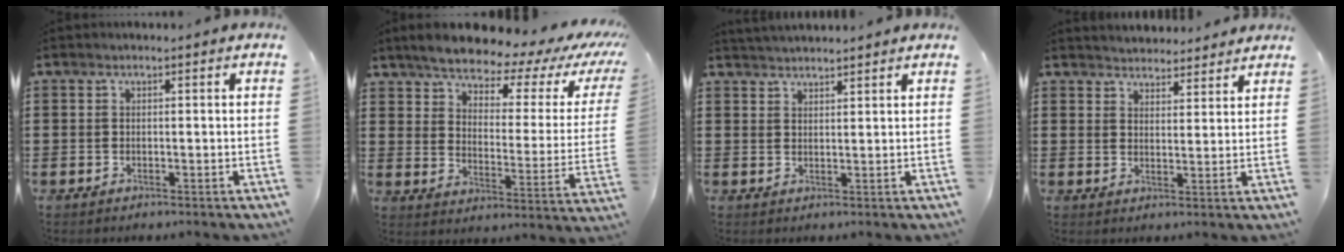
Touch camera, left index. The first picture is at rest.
{"total": 5.9, "force": [5.3, 1.3, 2.1], "torque": [-0.066, -0.042, 0.086]}
{"total": 1.5, "force": [1.5, 0.1, 0.1], "torque": [-0.005, 0.003, 0.029]}
{"total": 3.3, "force": [3.2, 0.4, -0.3], "torque": [-0.006, -0.012, 0.059]}